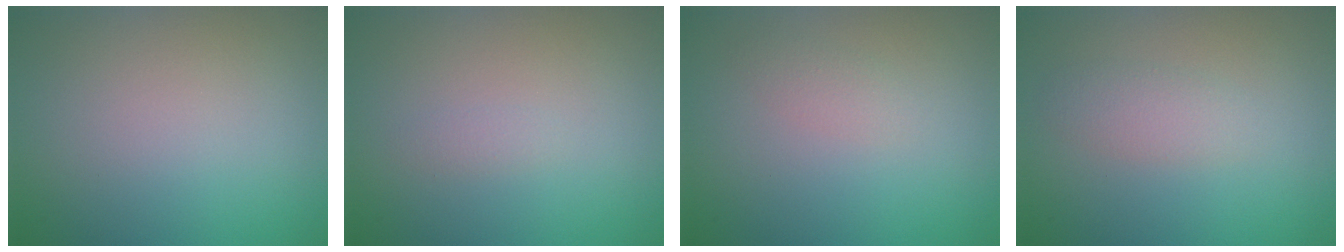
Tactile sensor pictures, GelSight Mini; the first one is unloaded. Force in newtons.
{"total": 0.6, "press": 0.6, "slide": 0.1}
{"total": 1.1, "press": 1.1, "slide": 0.0}
{"total": 1.7, "press": 1.7, "slide": 0.1}